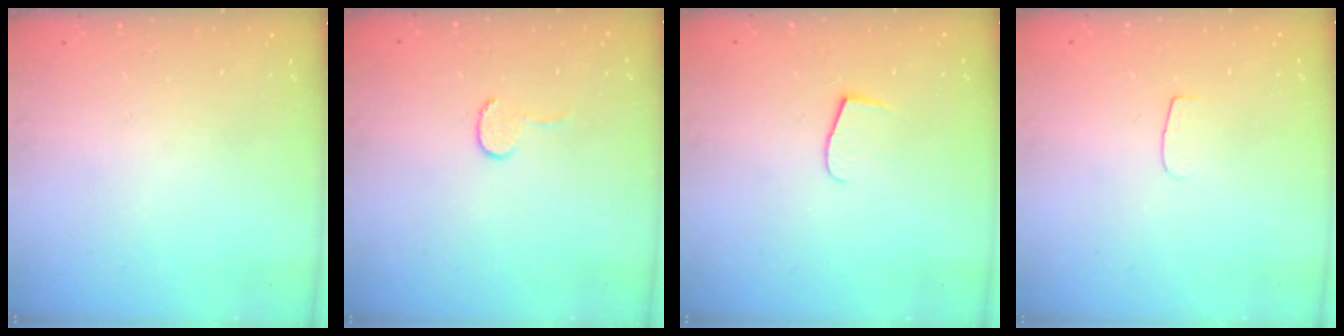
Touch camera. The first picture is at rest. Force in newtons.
{"total": 4.1, "press": 4.1, "slide": 0.4}
{"total": 5.5, "press": 5.5, "slide": 0.6}
{"total": 3.3, "press": 3.3, "slide": 0.3}